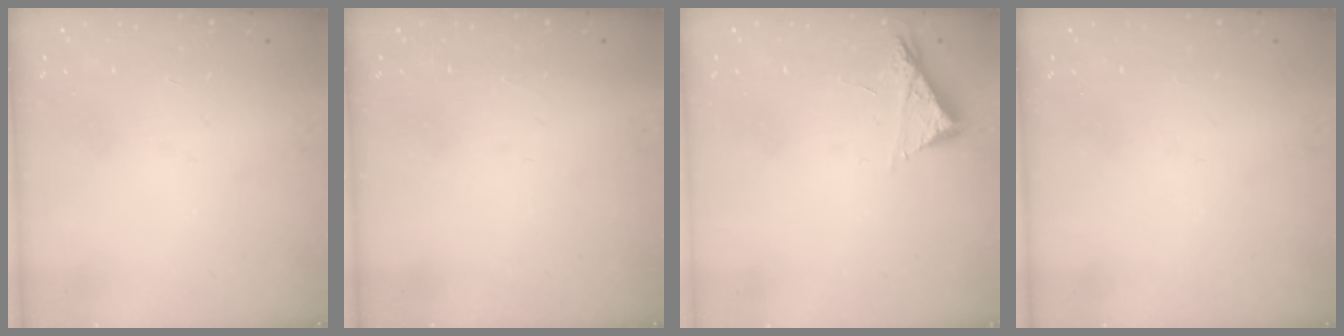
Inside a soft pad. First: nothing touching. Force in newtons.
{"total": 1.5, "press": 1.5, "slide": 0.1}
{"total": 4.5, "press": 4.4, "slide": 0.5}
{"total": 0.0}